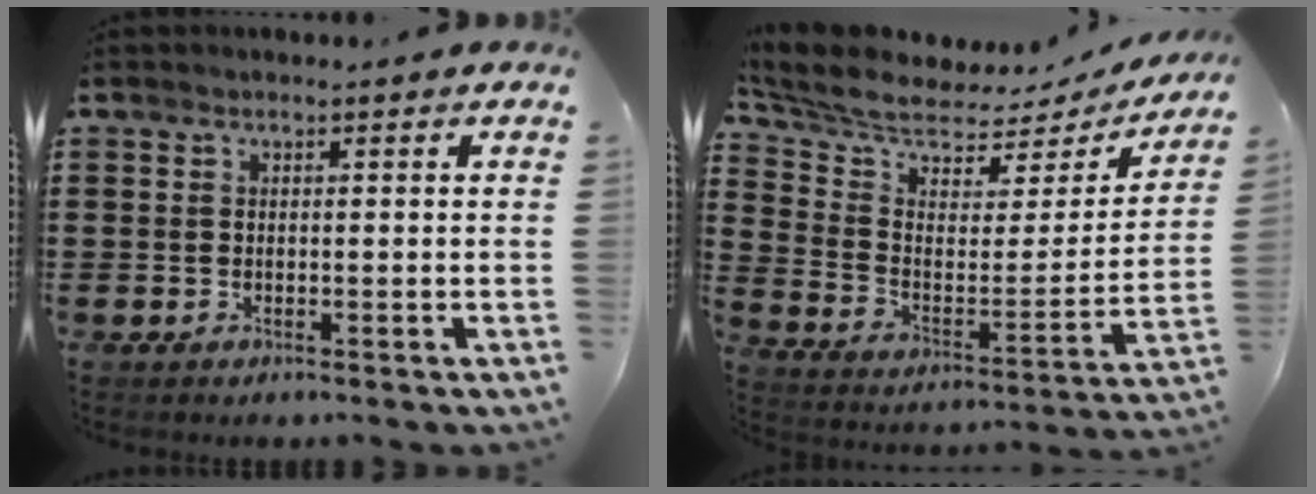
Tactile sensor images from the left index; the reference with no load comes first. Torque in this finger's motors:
{"motor_torque": [1.59, 0.55, 0.45, 0.17]}